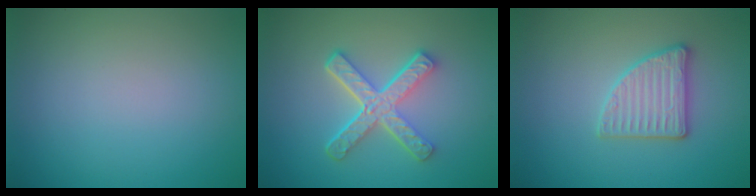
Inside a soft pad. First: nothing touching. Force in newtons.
{"total": 5.2, "press": 3.9, "slide": 3.5}
{"total": 2.9, "press": 2.8, "slide": 0.5}